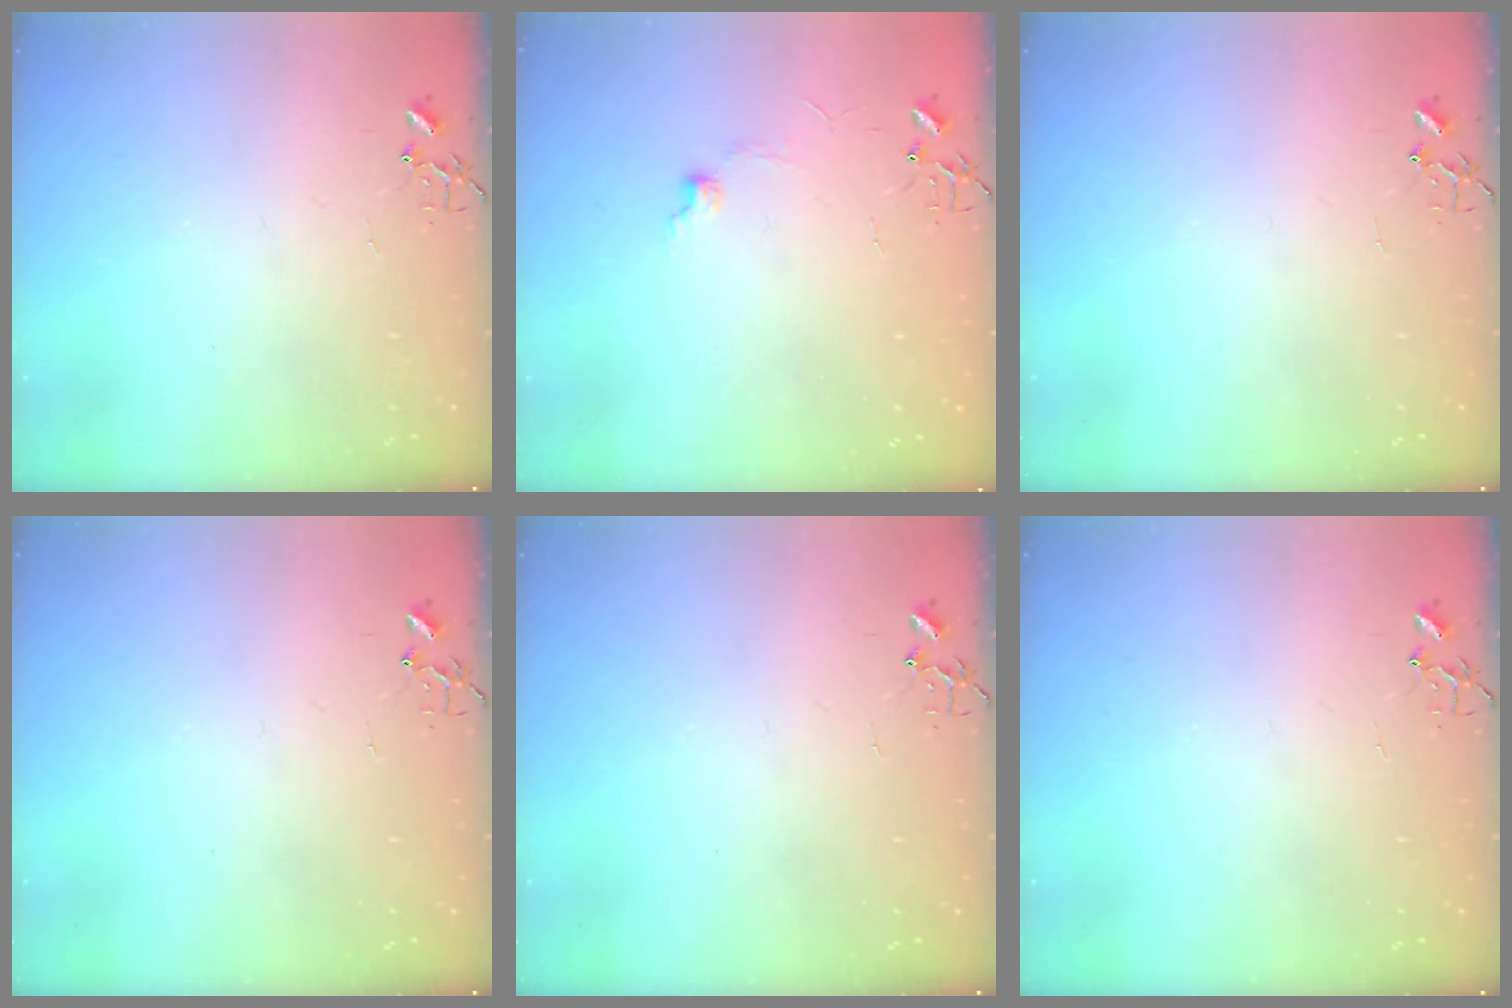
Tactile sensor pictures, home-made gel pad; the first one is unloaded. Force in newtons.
{"total": 5.3, "press": 5.2, "slide": 0.7}
{"total": 0.0}
{"total": 0.0}
{"total": 0.0}
{"total": 0.0}